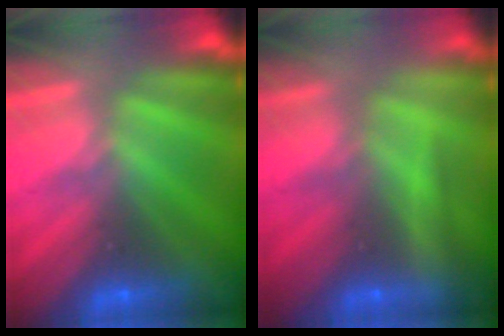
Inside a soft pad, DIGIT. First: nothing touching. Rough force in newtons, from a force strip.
{"total": 2.2}